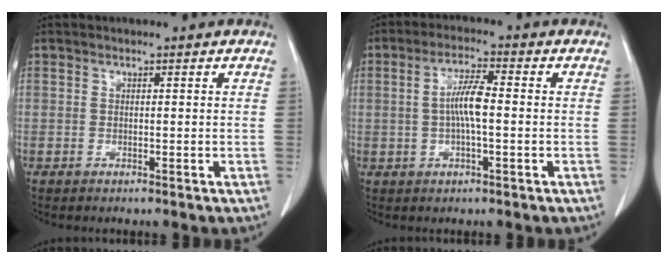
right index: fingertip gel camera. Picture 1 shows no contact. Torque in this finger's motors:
{"motor_torque": [0.41, -0.07, 0.13, 0.10]}